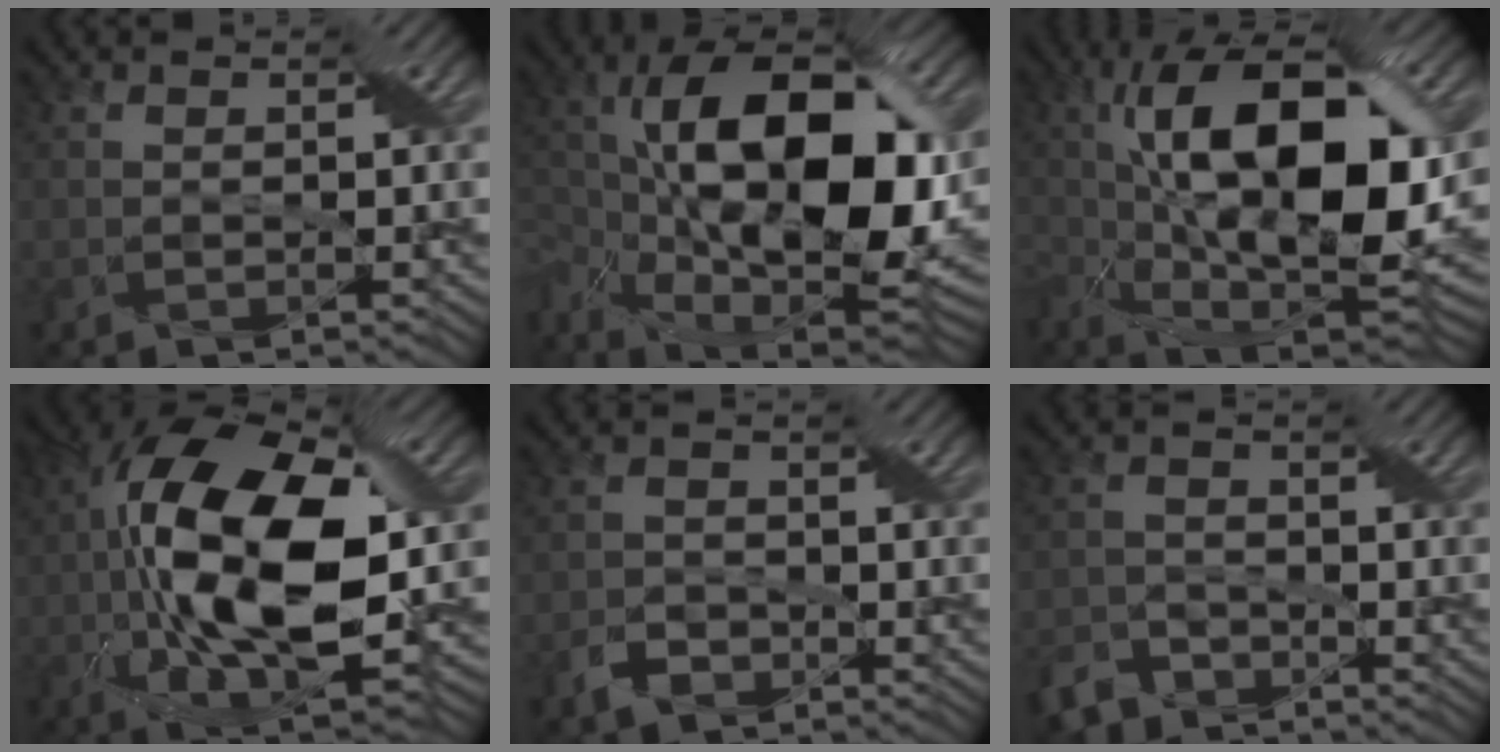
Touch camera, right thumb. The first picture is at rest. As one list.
[{"total": 20.8, "force": [-1.1, 11.3, 17.4], "torque": [-0.339, -0.020, -0.007]}, {"total": 19.2, "force": [1.1, 9.3, 16.8], "torque": [-0.294, -0.007, 0.020]}, {"total": 18.5, "force": [-0.9, 8.6, 16.3], "torque": [-0.315, 0.018, -0.025]}, {"total": 2.8, "force": [-1.8, 1.8, 1.2], "torque": [-0.027, 0.002, -0.042]}, {"total": 4.5, "force": [-3.7, 2.2, 1.4], "torque": [-0.033, -0.002, -0.082]}]